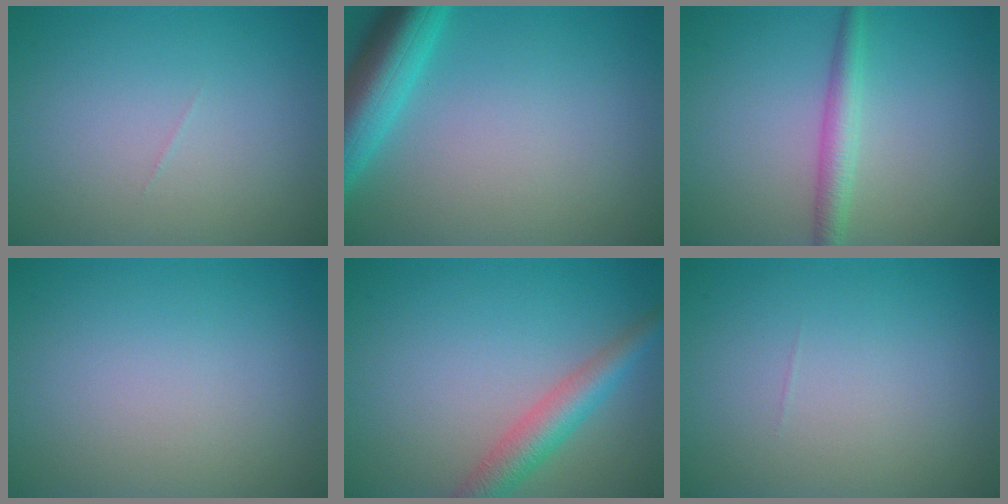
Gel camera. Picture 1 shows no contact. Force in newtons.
{"total": 6.6, "press": 6.5, "slide": 0.4}
{"total": 2.5, "press": 2.5, "slide": 0.1}
{"total": 0.0}
{"total": 3.9, "press": 3.9, "slide": 0.1}
{"total": 0.0}